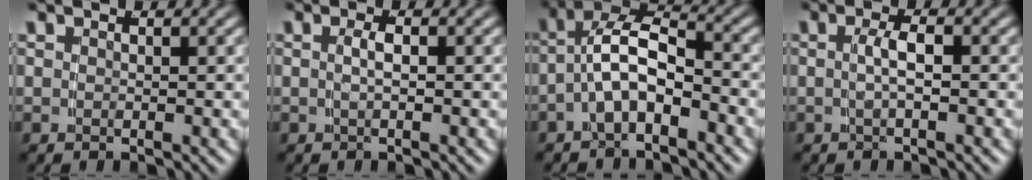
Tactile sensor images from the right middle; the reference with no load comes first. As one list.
[{"total": 1.3, "force": [-0.4, -0.3, 1.2], "torque": [-0.023, -0.002, -0.004]}, {"total": 5.7, "force": [-1.5, 3.5, 4.3], "torque": [-0.088, -0.018, -0.024]}, {"total": 2.0, "force": [-0.5, -0.2, 1.9], "torque": [-0.032, 0.000, -0.005]}]